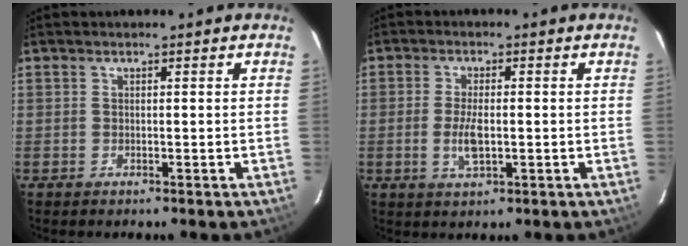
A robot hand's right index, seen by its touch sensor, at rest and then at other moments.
{"total": 5.1, "force": [-0.7, 1.8, 4.7], "torque": [-0.097, -0.005, -0.014]}